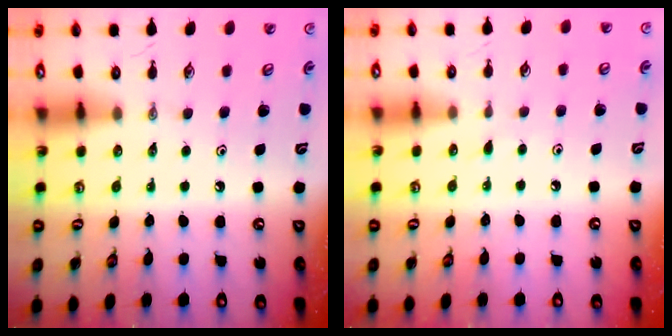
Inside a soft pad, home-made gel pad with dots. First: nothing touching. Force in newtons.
{"total": 2.9, "press": 2.9, "slide": 0.4}